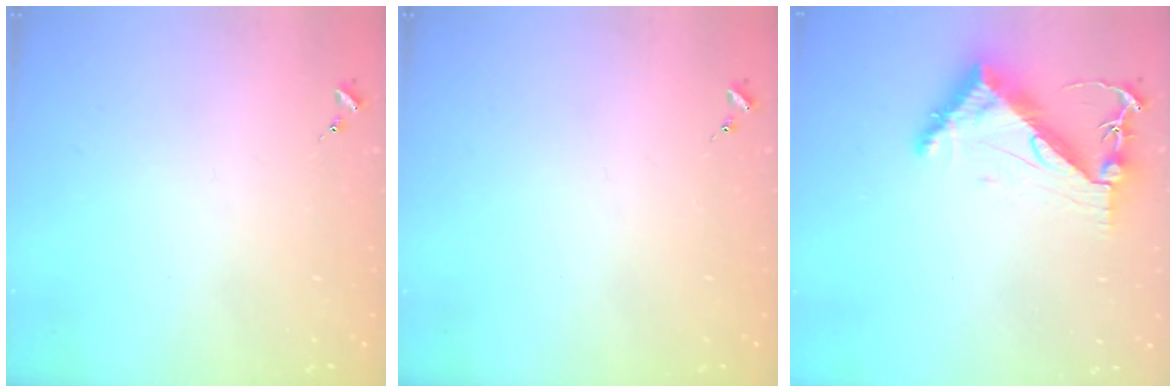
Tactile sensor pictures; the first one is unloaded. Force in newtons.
{"total": 0.0}
{"total": 7.8, "press": 7.7, "slide": 1.0}